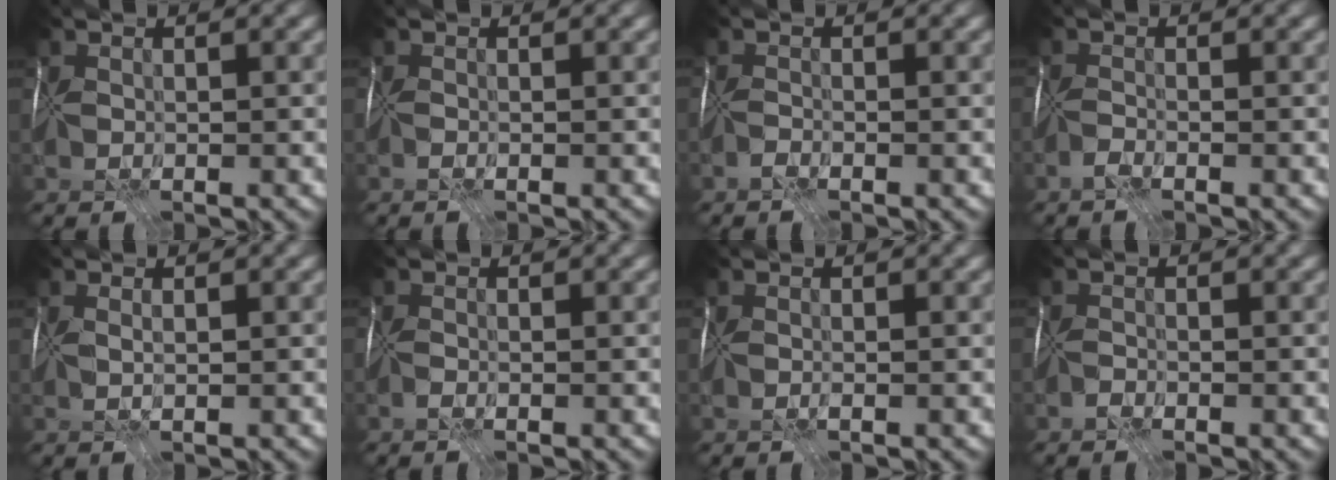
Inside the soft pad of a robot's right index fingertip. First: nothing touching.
{"total": 0.6, "force": [-0.5, 0.3, 0.2], "torque": [-0.001, -0.005, -0.009]}
{"total": 1.9, "force": [-1.3, -1.1, -1.0], "torque": [0.027, -0.002, -0.027]}
{"total": 2.3, "force": [-1.4, -1.5, -1.0], "torque": [0.026, 0.000, -0.030]}
{"total": 0.8, "force": [0.5, -0.5, 0.1], "torque": [0.002, 0.001, 0.017]}
{"total": 0.9, "force": [-0.9, -0.1, 0.0], "torque": [0.006, -0.003, -0.017]}
{"total": 0.5, "force": [-0.3, 0.2, 0.4], "torque": [-0.011, -0.006, -0.001]}
{"total": 1.9, "force": [-1.5, -0.8, -0.9], "torque": [0.031, -0.002, -0.033]}